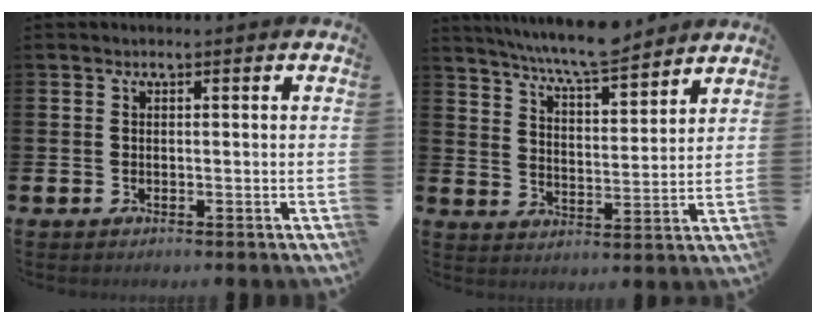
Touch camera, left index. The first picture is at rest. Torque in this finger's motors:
{"motor_torque": [0.32, -0.40, 0.90, 0.21]}